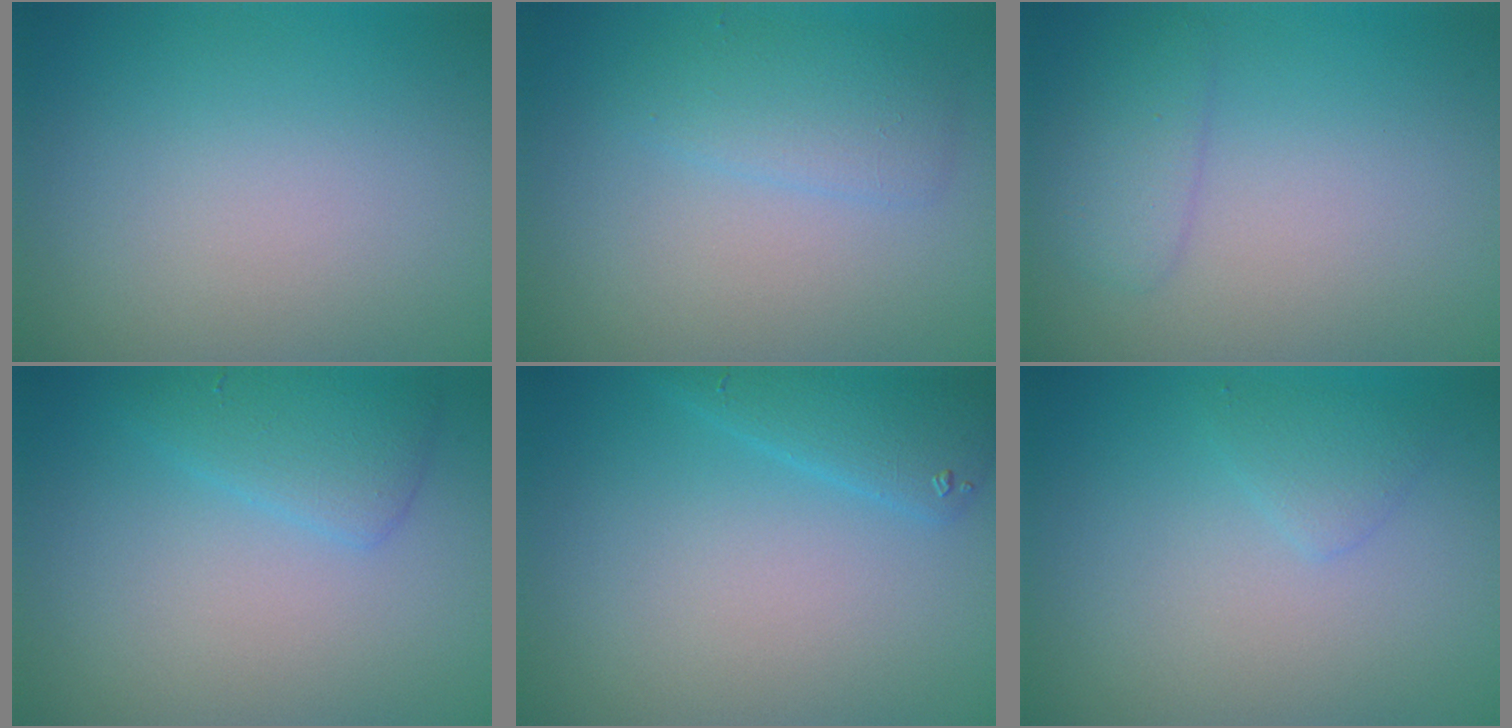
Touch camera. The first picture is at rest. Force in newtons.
{"total": 2.4, "press": 2.4, "slide": 0.1}
{"total": 2.1, "press": 2.1, "slide": 0.1}
{"total": 2.6, "press": 2.6, "slide": 0.2}
{"total": 2.9, "press": 2.9, "slide": 0.2}
{"total": 1.3, "press": 1.3, "slide": 0.1}